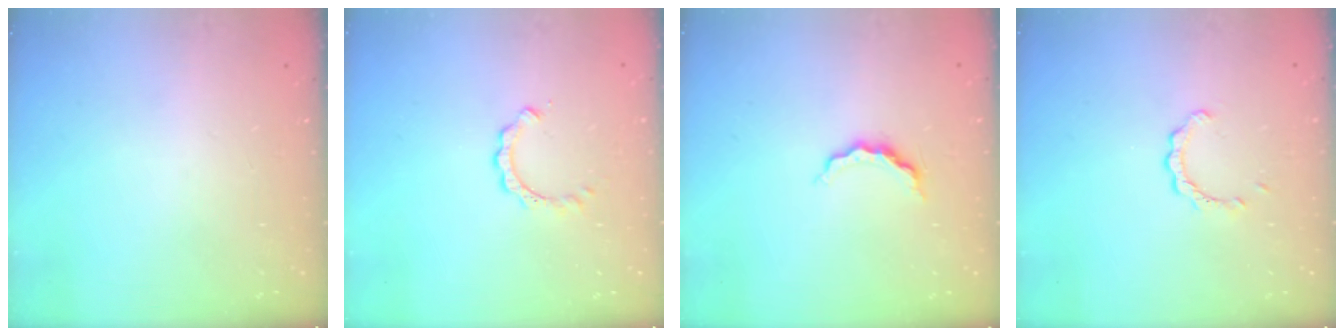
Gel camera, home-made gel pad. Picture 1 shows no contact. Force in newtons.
{"total": 3.8, "press": 3.8, "slide": 0.1}
{"total": 5.4, "press": 5.3, "slide": 0.7}
{"total": 2.2, "press": 2.2, "slide": 0.2}